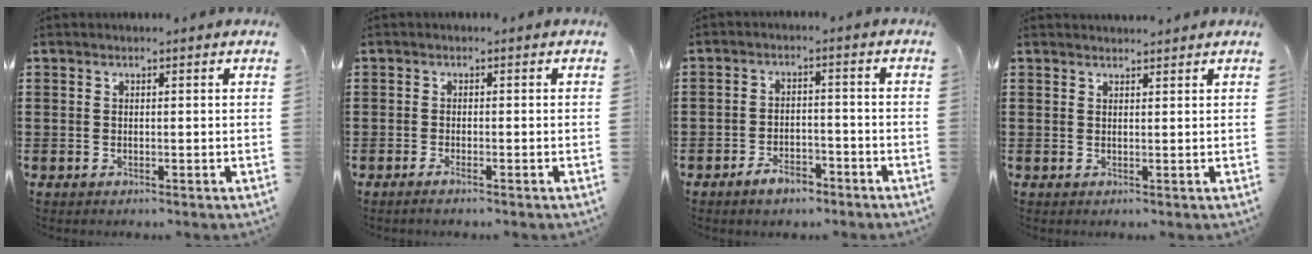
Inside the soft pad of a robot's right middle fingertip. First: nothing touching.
{"total": 1.1, "force": [-0.6, 0.0, 0.9], "torque": [-0.016, -0.006, -0.010]}
{"total": 4.0, "force": [-3.3, 1.6, 1.5], "torque": [-0.025, 0.012, -0.064]}
{"total": 1.3, "force": [1.3, 0.2, 0.0], "torque": [-0.004, 0.002, 0.025]}